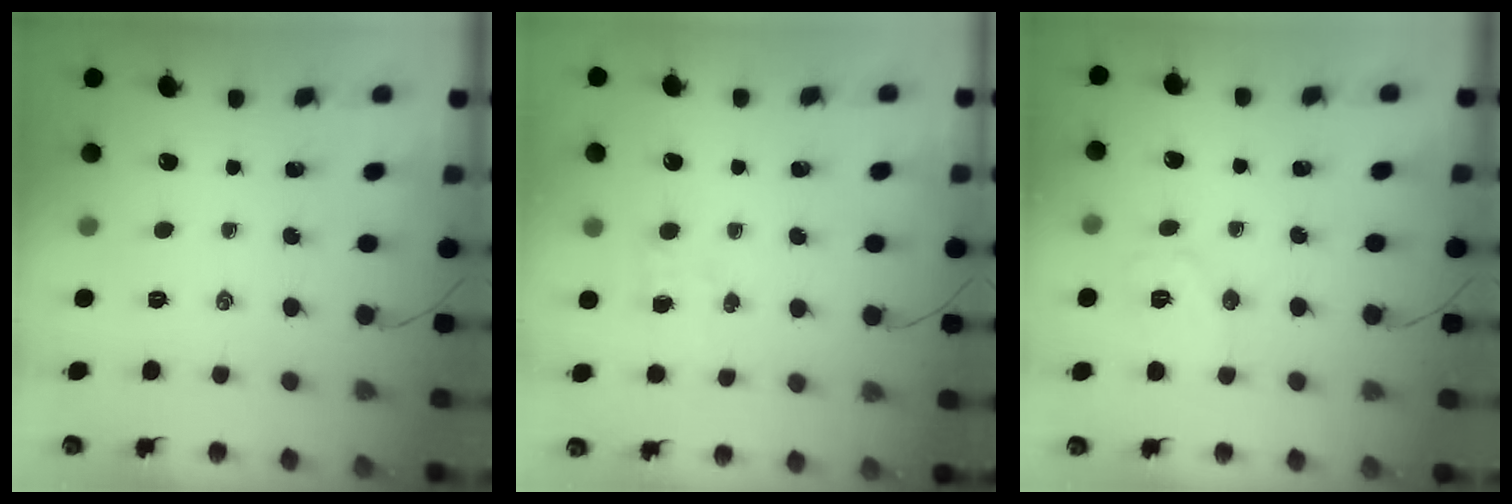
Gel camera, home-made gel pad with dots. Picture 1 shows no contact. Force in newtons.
{"total": 2.5, "press": 2.3, "slide": 0.8}
{"total": 8.4, "press": 8.3, "slide": 0.7}